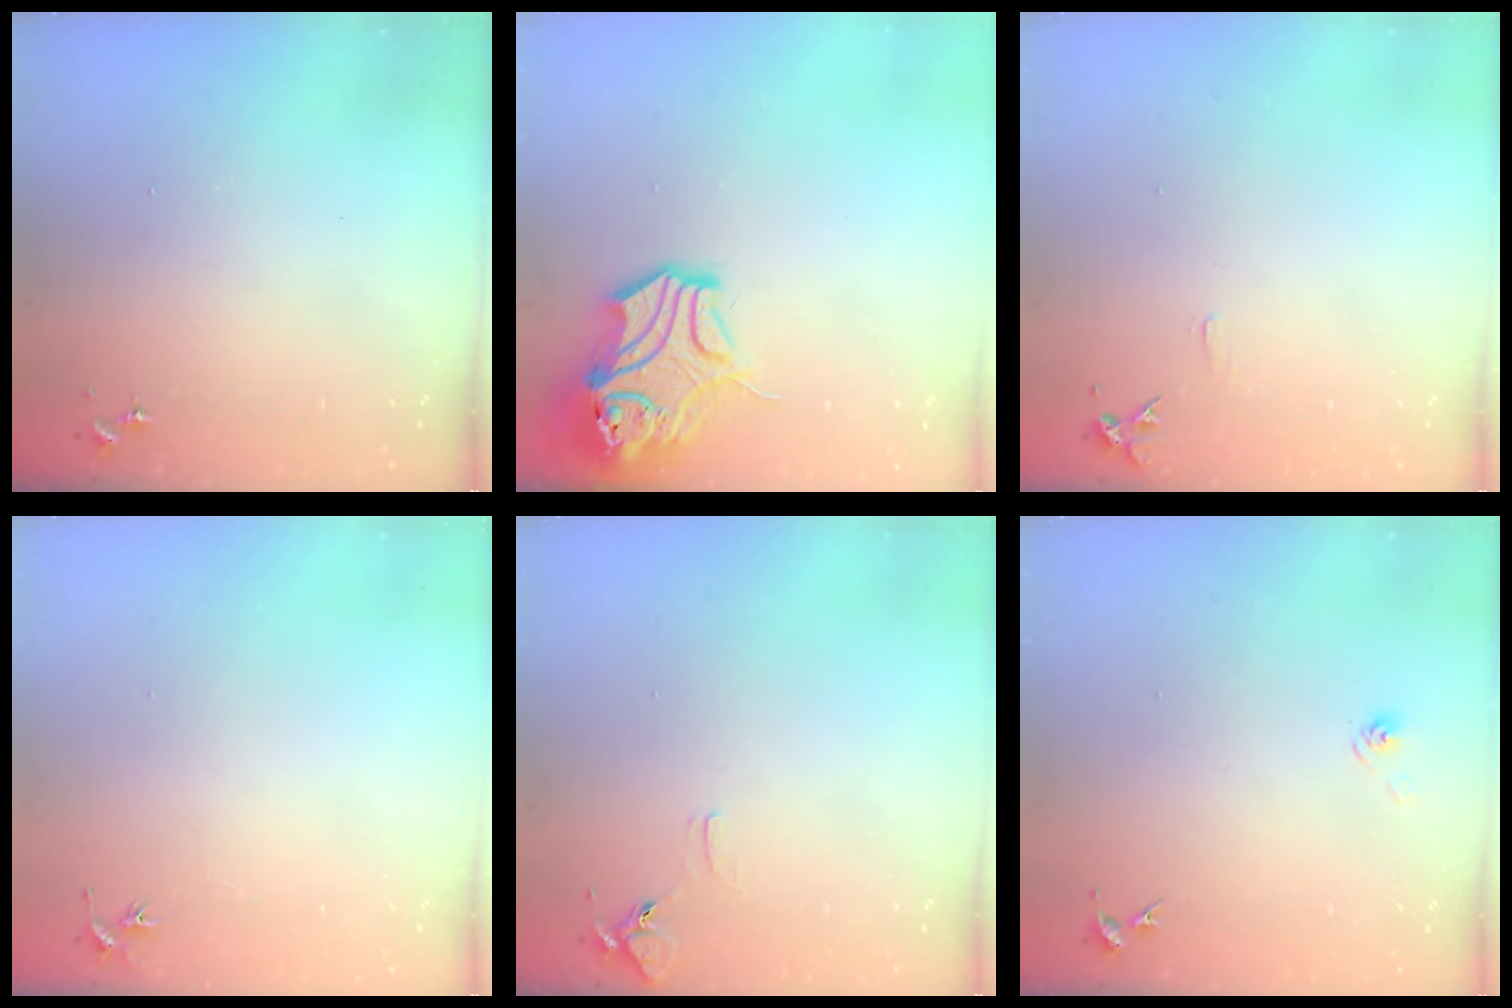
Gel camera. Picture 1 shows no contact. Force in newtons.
{"total": 14.2, "press": 14.1, "slide": 1.9}
{"total": 5.5, "press": 5.4, "slide": 0.6}
{"total": 2.9, "press": 2.9, "slide": 0.3}
{"total": 6.2, "press": 6.1, "slide": 0.6}
{"total": 2.9, "press": 2.6, "slide": 1.4}